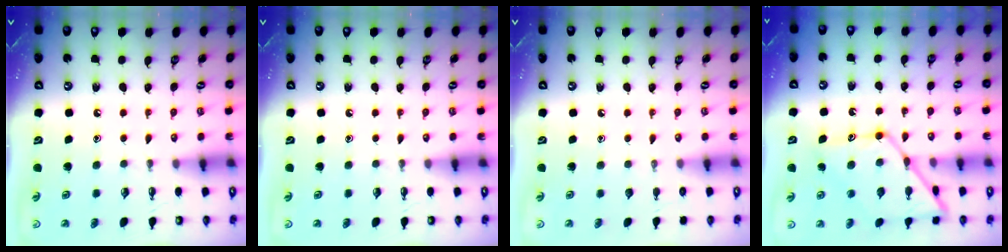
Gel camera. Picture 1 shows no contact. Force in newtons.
{"total": 0.0}
{"total": 0.0}
{"total": 15.4, "press": 15.3, "slide": 1.3}